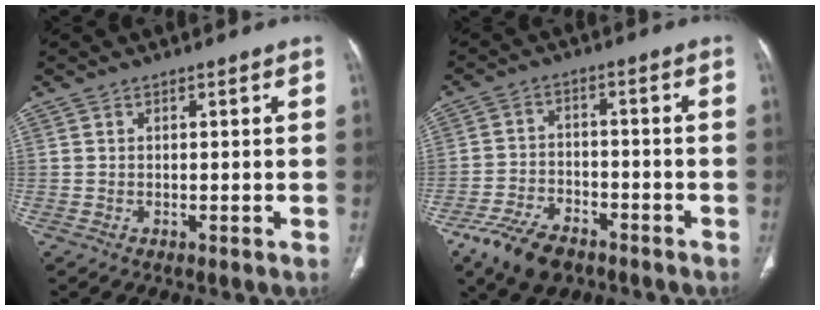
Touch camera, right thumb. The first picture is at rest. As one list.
[{"total": 10.3, "force": [-6.9, 5.4, 5.4], "torque": [-0.098, 0.024, -0.122]}]